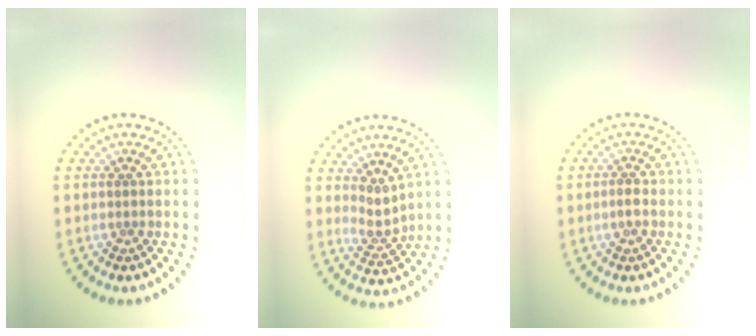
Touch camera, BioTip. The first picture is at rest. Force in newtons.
{"total": 2.1, "press": 1.5, "slide": 1.5}
{"total": 1.1, "press": 1.0, "slide": 0.4}